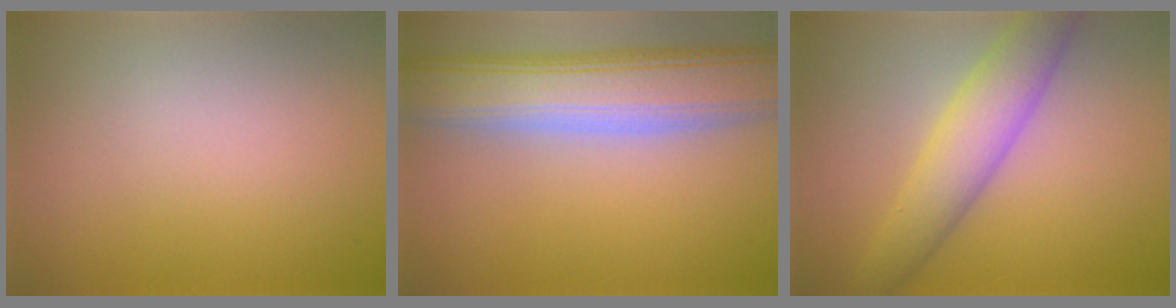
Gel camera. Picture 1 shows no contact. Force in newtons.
{"total": 9.3, "press": 9.3, "slide": 0.9}
{"total": 4.9, "press": 4.9, "slide": 0.1}